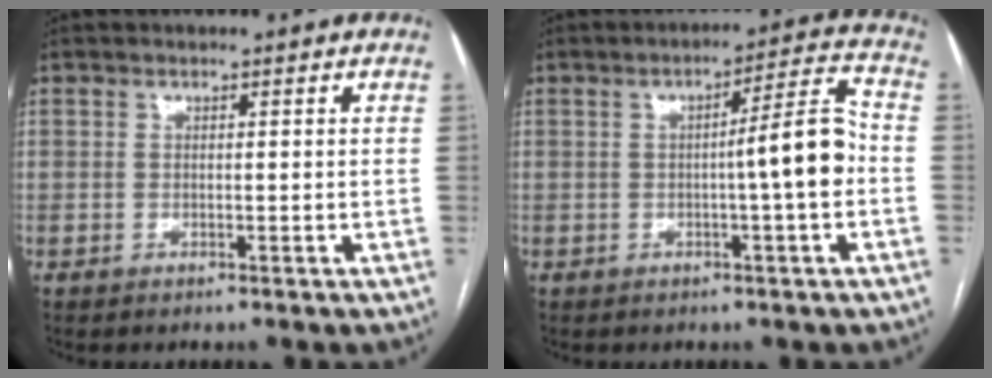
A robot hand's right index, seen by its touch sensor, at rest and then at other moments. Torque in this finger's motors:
{"motor_torque": [1.32, -0.28, 0.54, 0.12]}